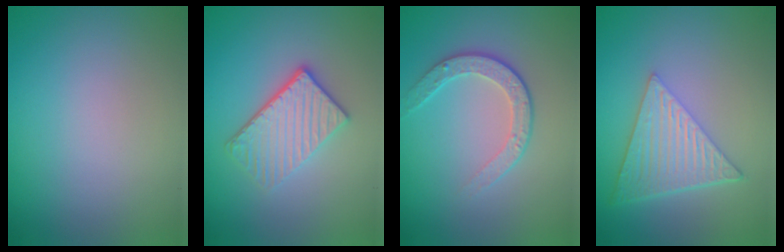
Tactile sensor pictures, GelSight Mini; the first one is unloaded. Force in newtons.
{"total": 3.7, "press": 3.2, "slide": 1.9}
{"total": 2.6, "press": 2.0, "slide": 1.7}
{"total": 6.6, "press": 4.7, "slide": 4.6}